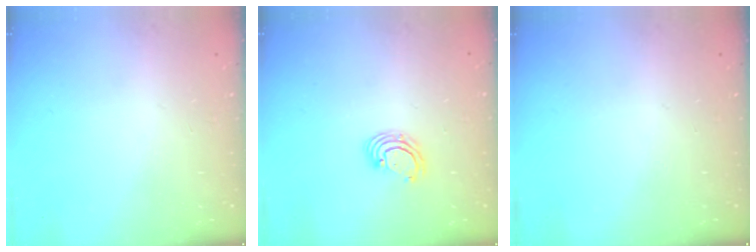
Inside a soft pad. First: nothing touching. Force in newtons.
{"total": 3.1, "press": 3.1, "slide": 0.1}
{"total": 0.0}